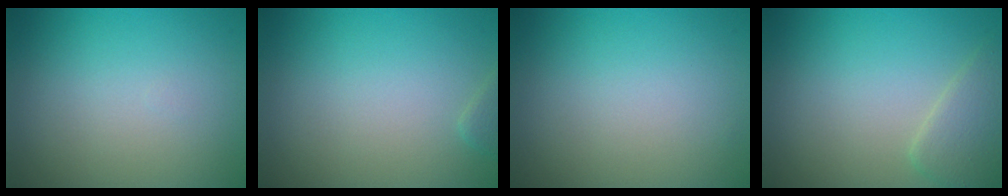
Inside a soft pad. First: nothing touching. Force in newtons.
{"total": 0.6, "press": 0.6, "slide": 0.1}
{"total": 0.0}
{"total": 2.6, "press": 2.6, "slide": 0.1}